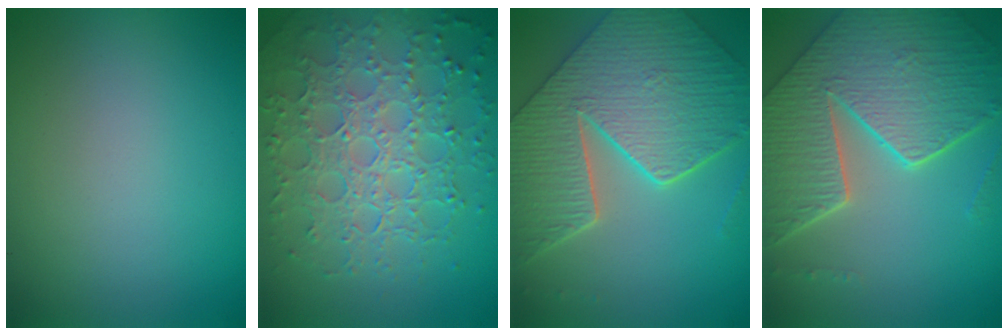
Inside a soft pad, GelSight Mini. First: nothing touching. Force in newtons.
{"total": 7.7, "press": 5.6, "slide": 5.2}
{"total": 9.2, "press": 7.1, "slide": 5.8}
{"total": 8.7, "press": 6.3, "slide": 6.1}